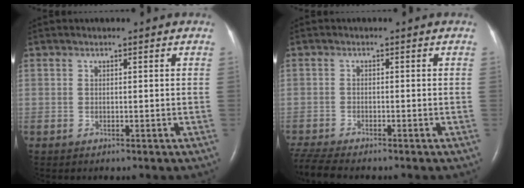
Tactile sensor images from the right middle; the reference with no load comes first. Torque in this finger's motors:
{"motor_torque": [0.32, -0.39, 0.03, 0.03]}